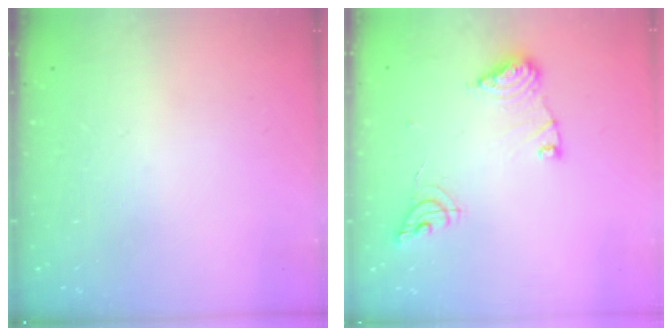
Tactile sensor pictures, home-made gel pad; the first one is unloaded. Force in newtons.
{"total": 11.5, "press": 11.4, "slide": 1.0}